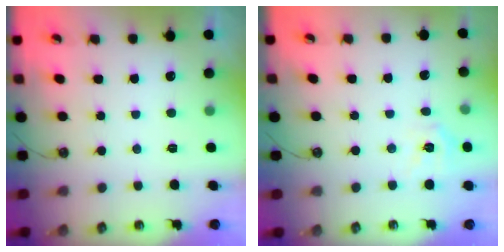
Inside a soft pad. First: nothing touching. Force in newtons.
{"total": 8.7, "press": 8.7, "slide": 1.1}